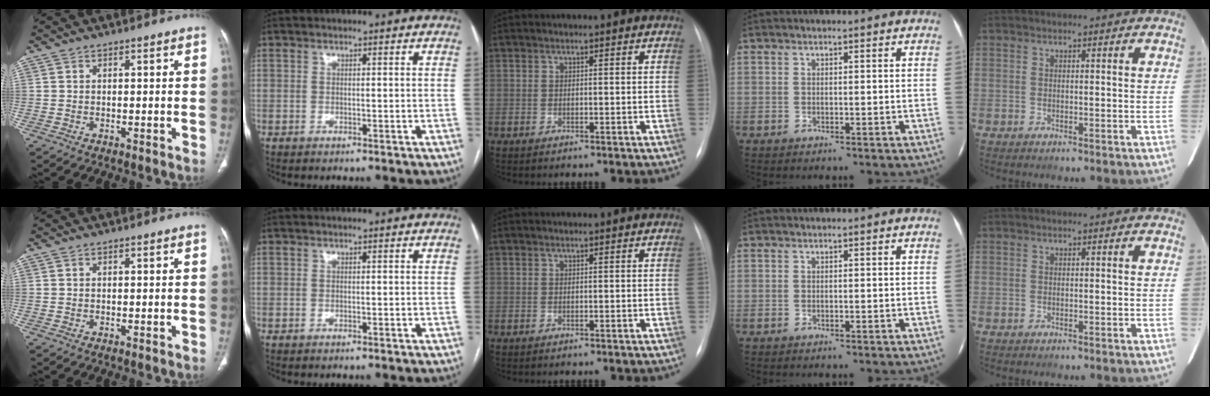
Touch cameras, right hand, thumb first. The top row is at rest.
{}